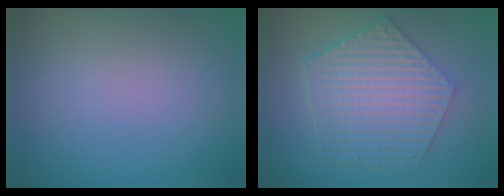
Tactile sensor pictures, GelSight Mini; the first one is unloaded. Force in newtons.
{"total": 6.2, "press": 4.5, "slide": 4.2}